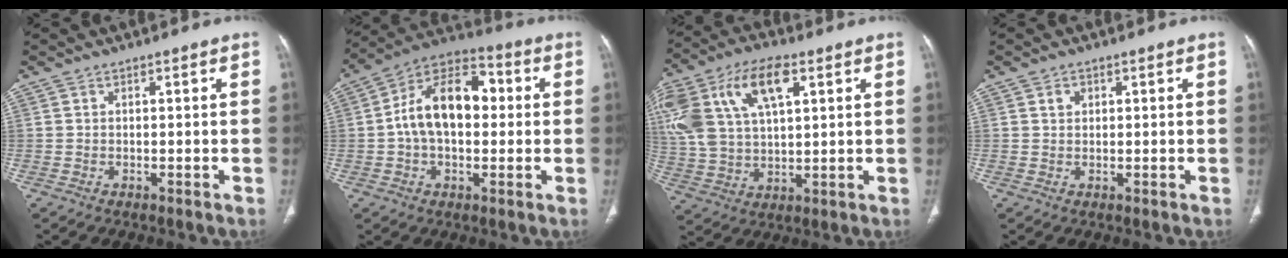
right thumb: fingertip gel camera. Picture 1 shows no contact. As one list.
[{"total": 15.6, "force": [1.0, 9.7, 12.2], "torque": [-0.186, 0.037, 0.007]}, {"total": 21.7, "force": [8.1, 11.8, 16.2], "torque": [-0.354, 0.021, 0.151]}, {"total": 1.5, "force": [0.6, 1.2, 0.6], "torque": [-0.001, 0.000, 0.010]}]